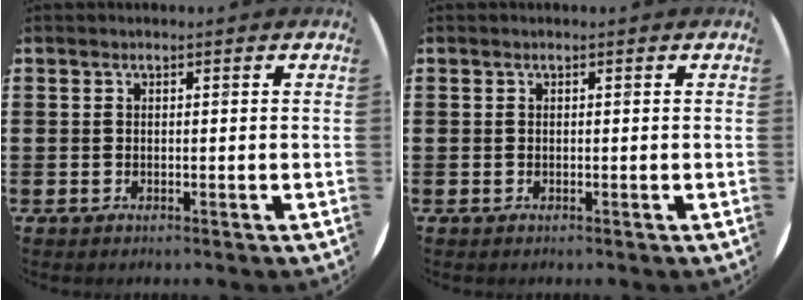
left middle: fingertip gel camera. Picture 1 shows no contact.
{"total": 0.0}